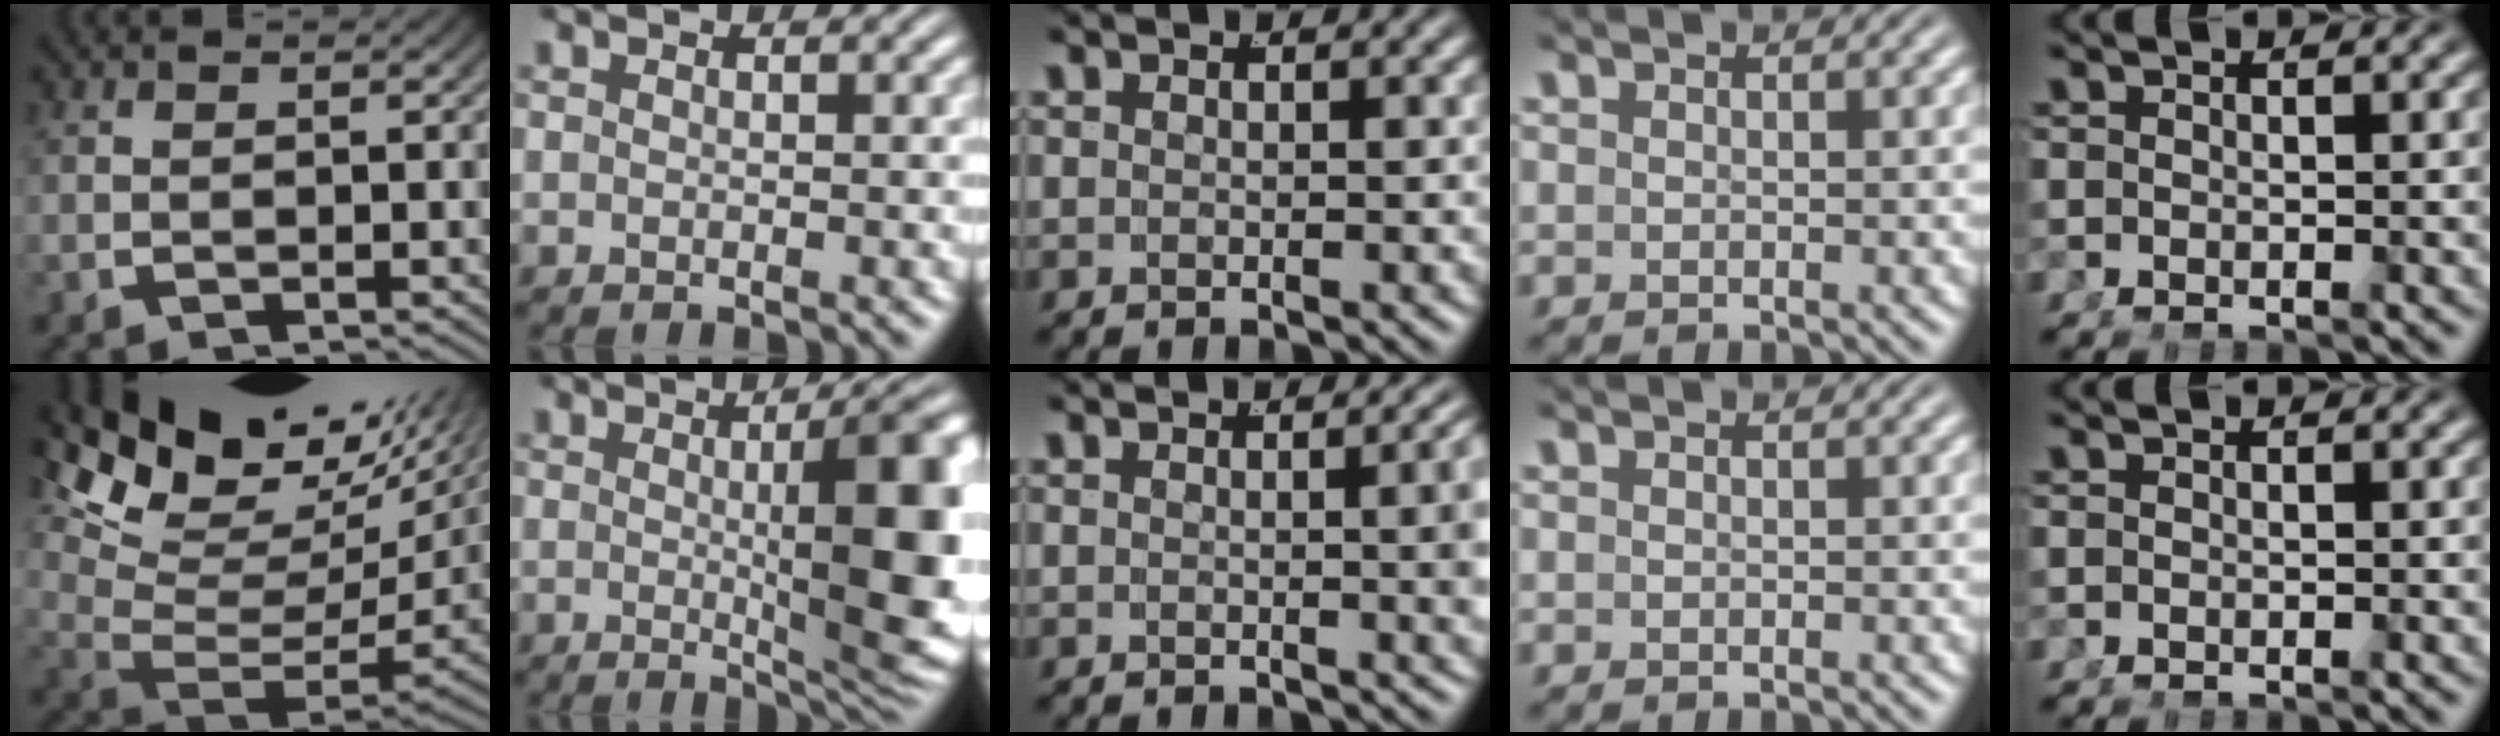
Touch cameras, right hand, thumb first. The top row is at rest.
{"thumb": {"total": 14.1, "force": [5.0, 8.5, 10.1], "torque": [-0.167, -0.002, 0.073]}, "index": {"total": 11.8, "force": [-0.3, 3.5, 11.2], "torque": [-0.129, -0.003, -0.001]}, "middle": {"total": 3.8, "force": [0.6, 1.1, 3.6], "torque": [-0.017, 0.015, -0.001]}}